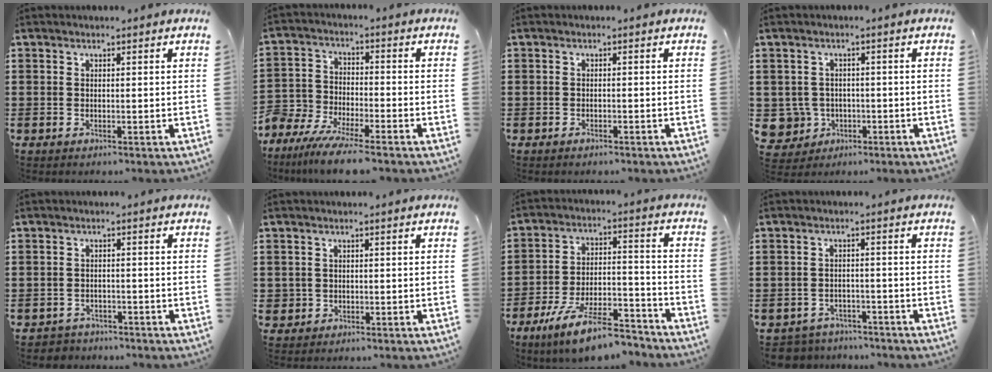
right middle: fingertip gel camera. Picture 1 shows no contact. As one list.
[{"total": 7.5, "force": [-7.1, 1.0, 2.2], "torque": [-0.063, 0.002, -0.146]}, {"total": 0.8, "force": [-0.8, 0.1, 0.2], "torque": [-0.006, -0.003, -0.016]}, {"total": 4.2, "force": [-1.0, 3.9, 0.9], "torque": [-0.045, 0.002, -0.020]}, {"total": 2.0, "force": [-1.9, 0.5, -0.3], "torque": [-0.003, -0.001, -0.045]}, {"total": 1.2, "force": [-0.2, 1.2, 0.2], "torque": [-0.007, 0.005, -0.007]}, {"total": 11.5, "force": [-9.2, 2.2, 6.5], "torque": [-0.123, 0.022, -0.175]}, {"total": 3.3, "force": [-3.3, 0.6, -0.3], "torque": [-0.004, -0.002, -0.071]}]